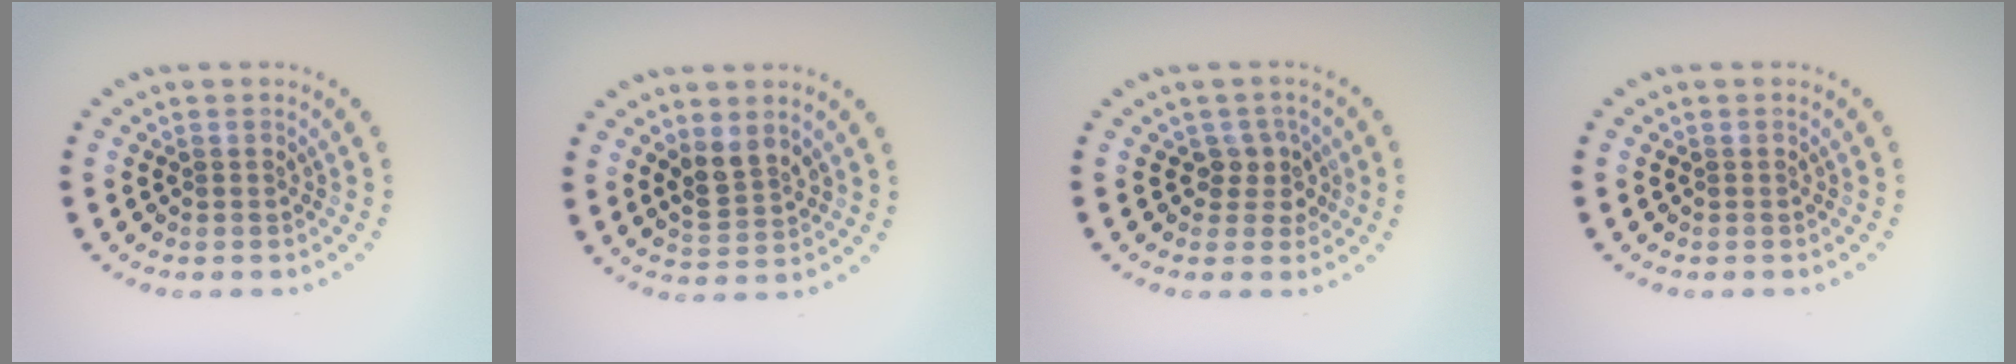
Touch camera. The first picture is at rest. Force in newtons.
{"total": 2.6, "press": 2.4, "slide": 1.0}
{"total": 2.1, "press": 1.7, "slide": 1.3}
{"total": 0.0}